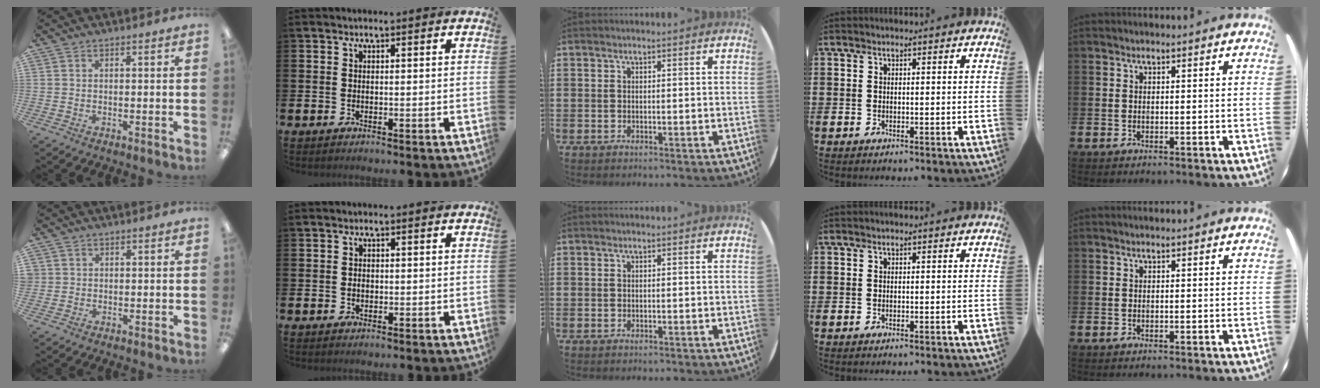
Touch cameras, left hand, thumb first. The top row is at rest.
{"thumb": {"total": 1.1, "force": [0.2, 1.0, -0.4], "torque": [0.007, 0.000, 0.004]}, "index": {"total": 0.9, "force": [-0.1, 0.7, 0.5], "torque": [0.003, -0.002, -0.006]}}